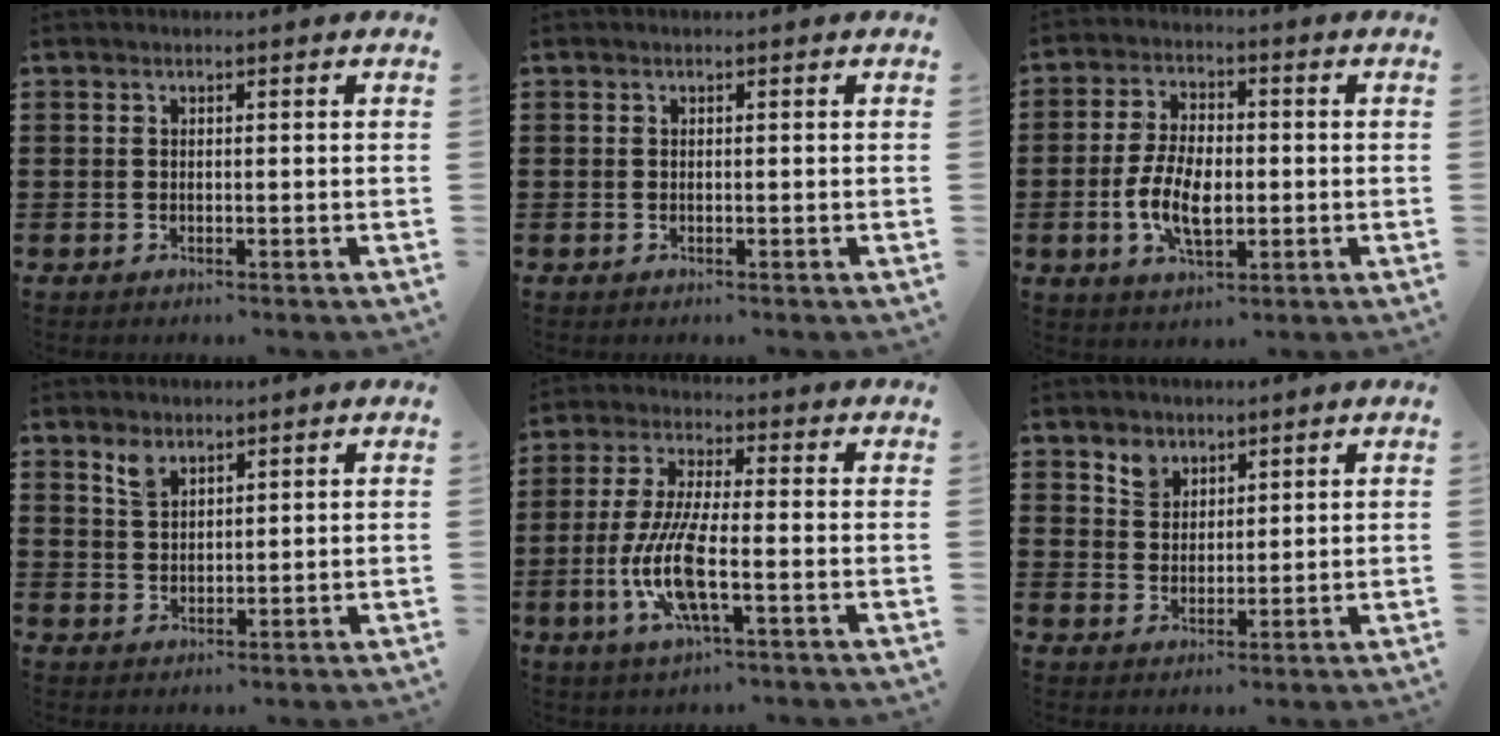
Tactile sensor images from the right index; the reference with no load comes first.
{"total": 0.0}
{"total": 7.9, "force": [-1.5, 3.9, 6.7], "torque": [-0.150, 0.000, -0.034]}
{"total": 3.2, "force": [2.4, 1.6, 1.4], "torque": [-0.034, 0.003, 0.046]}
{"total": 10.1, "force": [-3.0, 2.8, 9.2], "torque": [-0.207, -0.016, -0.060]}
{"total": 3.8, "force": [2.7, 2.6, 0.5], "torque": [-0.014, 0.007, 0.052]}